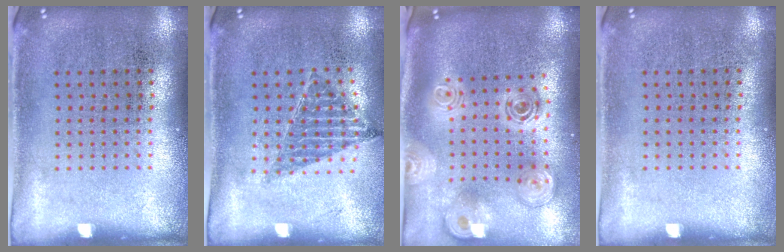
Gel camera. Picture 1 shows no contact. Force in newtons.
{"total": 0.8, "press": 0.8, "slide": 0.1}
{"total": 2.7, "press": 1.9, "slide": 1.9}
{"total": 0.0}